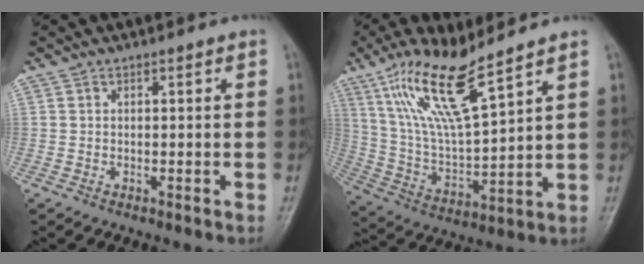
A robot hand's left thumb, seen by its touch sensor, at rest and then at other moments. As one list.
[{"total": 15.6, "force": [10.3, 3.1, 11.3], "torque": [-0.215, -0.050, 0.214]}]